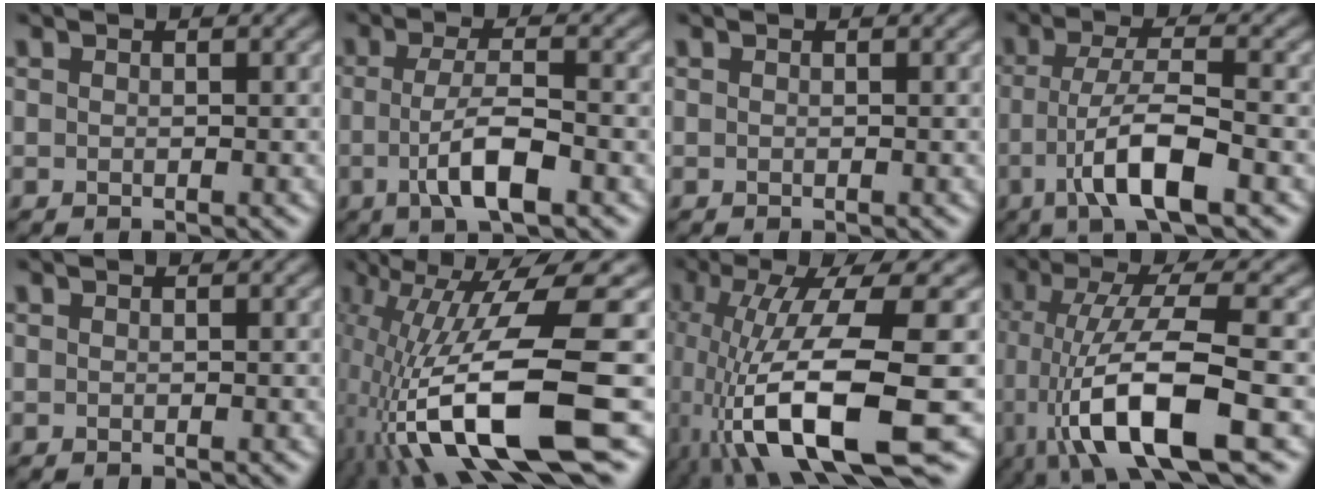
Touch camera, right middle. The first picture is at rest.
{"total": 4.9, "force": [-1.3, 1.3, 4.5], "torque": [-0.083, 0.001, -0.024]}
{"total": 0.0}
{"total": 6.7, "force": [-2.5, 1.7, 6.0], "torque": [-0.108, 0.004, -0.047]}
{"total": 0.0}
{"total": 13.3, "force": [-2.6, 2.9, 12.7], "torque": [-0.242, -0.001, -0.035]}
{"total": 13.6, "force": [-4.3, 3.6, 12.4], "torque": [-0.236, -0.011, -0.067]}
{"total": 10.8, "force": [-3.7, 2.6, 9.8], "torque": [-0.175, 0.007, -0.066]}